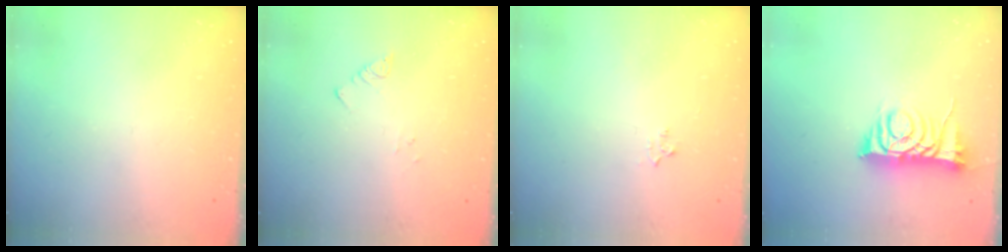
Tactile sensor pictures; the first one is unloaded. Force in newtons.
{"total": 1.8, "press": 1.8, "slide": 0.2}
{"total": 2.9, "press": 2.8, "slide": 0.4}
{"total": 9.4, "press": 9.4, "slide": 0.5}